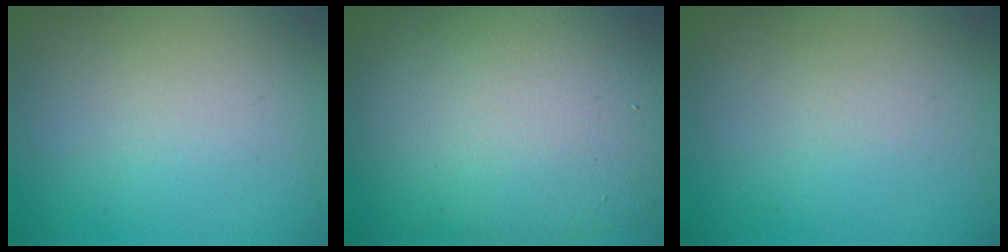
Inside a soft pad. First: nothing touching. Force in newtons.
{"total": 13.8, "press": 13.8, "slide": 0.6}
{"total": 0.0}